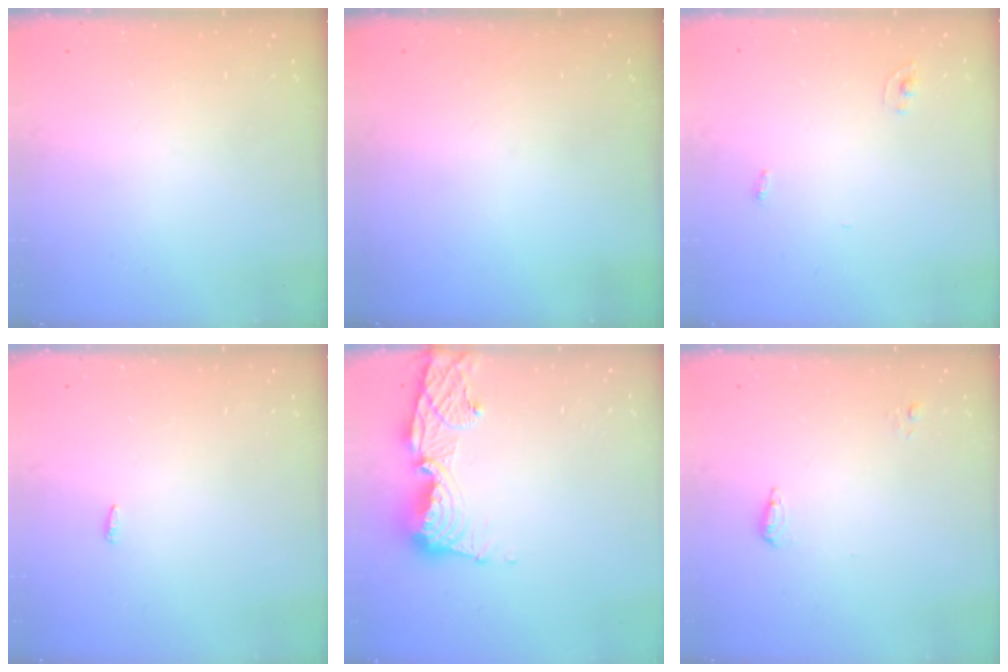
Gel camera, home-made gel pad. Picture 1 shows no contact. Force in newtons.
{"total": 0.0}
{"total": 2.4, "press": 2.4, "slide": 0.2}
{"total": 2.1, "press": 1.9, "slide": 0.7}
{"total": 13.3, "press": 13.2, "slide": 1.6}
{"total": 5.2, "press": 5.1, "slide": 1.0}